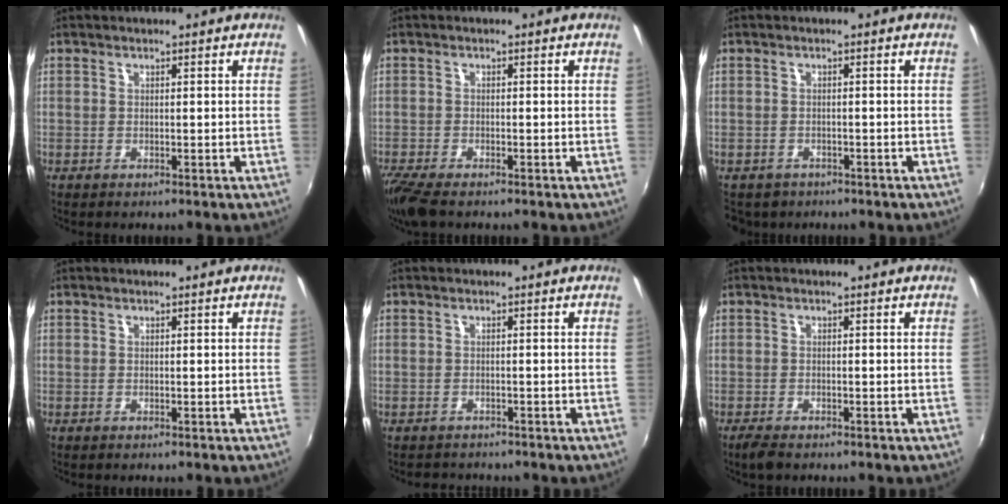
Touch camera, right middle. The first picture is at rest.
{"total": 5.9, "force": [-4.7, 1.3, 3.4], "torque": [-0.089, -0.030, -0.091]}
{"total": 3.6, "force": [-2.3, 2.6, 1.0], "torque": [-0.029, -0.009, -0.033]}
{"total": 0.0}
{"total": 2.3, "force": [-2.0, 1.1, 0.1], "torque": [-0.008, -0.002, -0.033]}
{"total": 2.6, "force": [-2.0, 0.7, 1.5], "torque": [-0.036, -0.010, -0.038]}